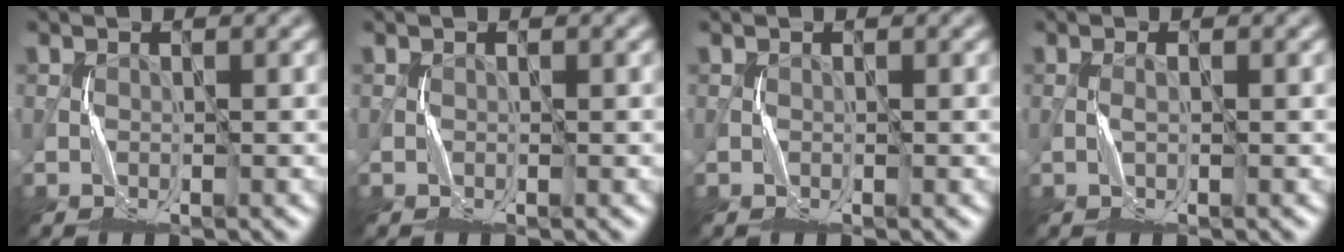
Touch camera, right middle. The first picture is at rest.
{"total": 0.0}
{"total": 0.0}
{"total": 0.5, "force": [-0.1, -0.2, 0.5], "torque": [-0.014, 0.001, -0.004]}